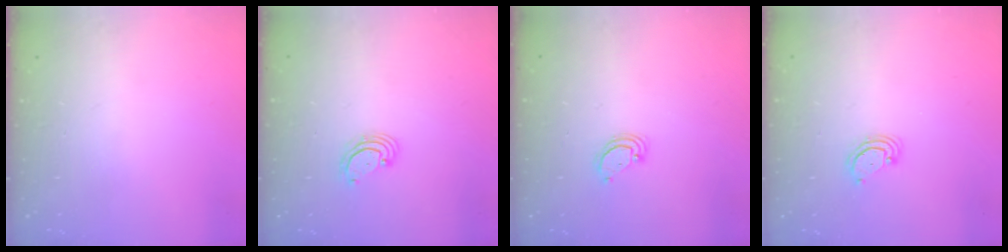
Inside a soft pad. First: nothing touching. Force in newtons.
{"total": 2.7, "press": 2.7, "slide": 0.7}
{"total": 2.9, "press": 2.8, "slide": 0.2}
{"total": 2.9, "press": 2.9, "slide": 0.3}